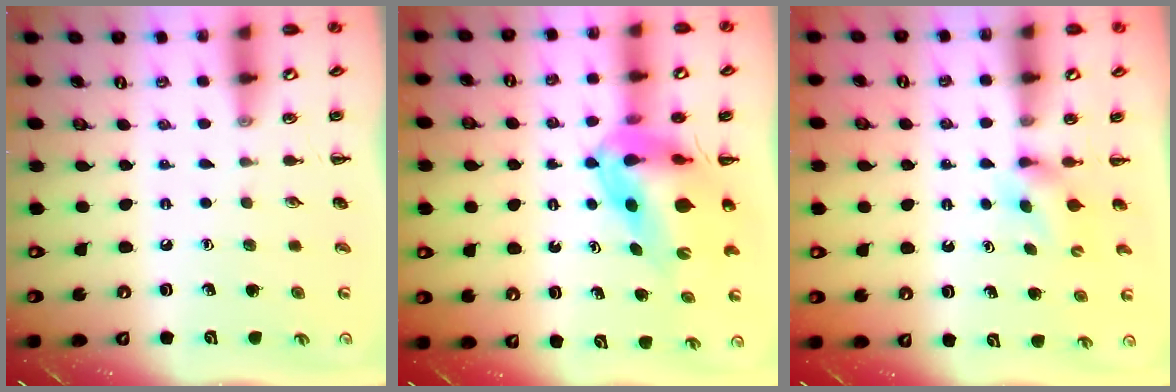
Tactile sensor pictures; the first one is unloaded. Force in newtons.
{"total": 9.9, "press": 9.5, "slide": 2.9}
{"total": 3.5, "press": 3.4, "slide": 1.0}